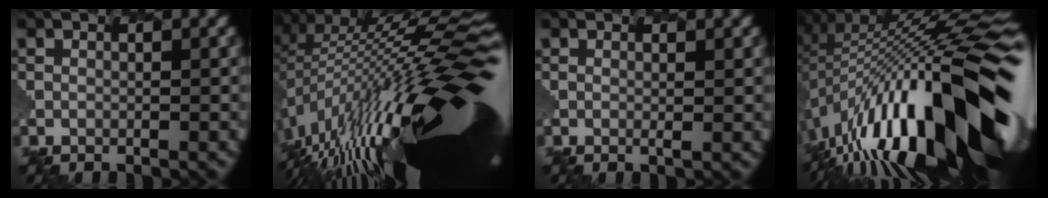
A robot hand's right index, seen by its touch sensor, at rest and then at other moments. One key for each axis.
{"total": 18.3, "fx": -3.2, "fy": 4.4, "fz": 17.5, "tx": -0.271, "ty": 0.001, "tz": -0.048}
{"total": 0.8, "fx": 0.7, "fy": -0.1, "fz": 0.2, "tx": -0.003, "ty": -0.007, "tz": 0.005}
{"total": 17.9, "fx": -3.1, "fy": 6.1, "fz": 16.6, "tx": -0.238, "ty": 0.021, "tz": -0.070}